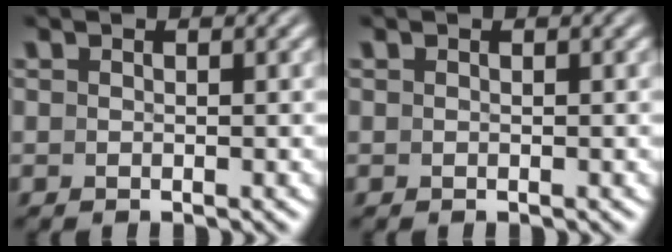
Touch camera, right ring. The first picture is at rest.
{"total": 0.0}